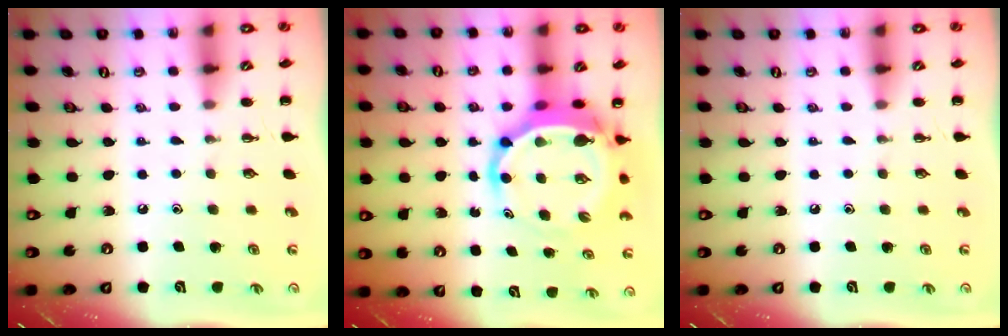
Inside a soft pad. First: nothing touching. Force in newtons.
{"total": 7.5, "press": 7.1, "slide": 2.5}
{"total": 0.0}